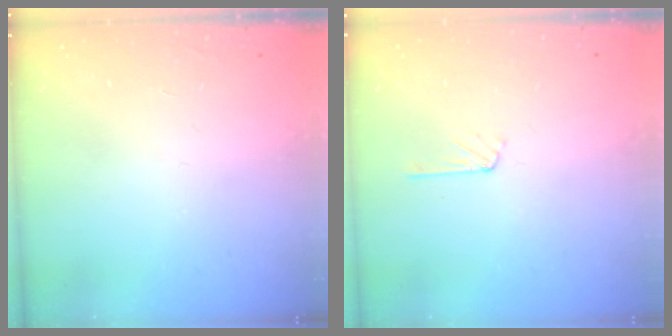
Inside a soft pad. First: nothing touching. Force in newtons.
{"total": 3.0, "press": 3.0, "slide": 0.3}